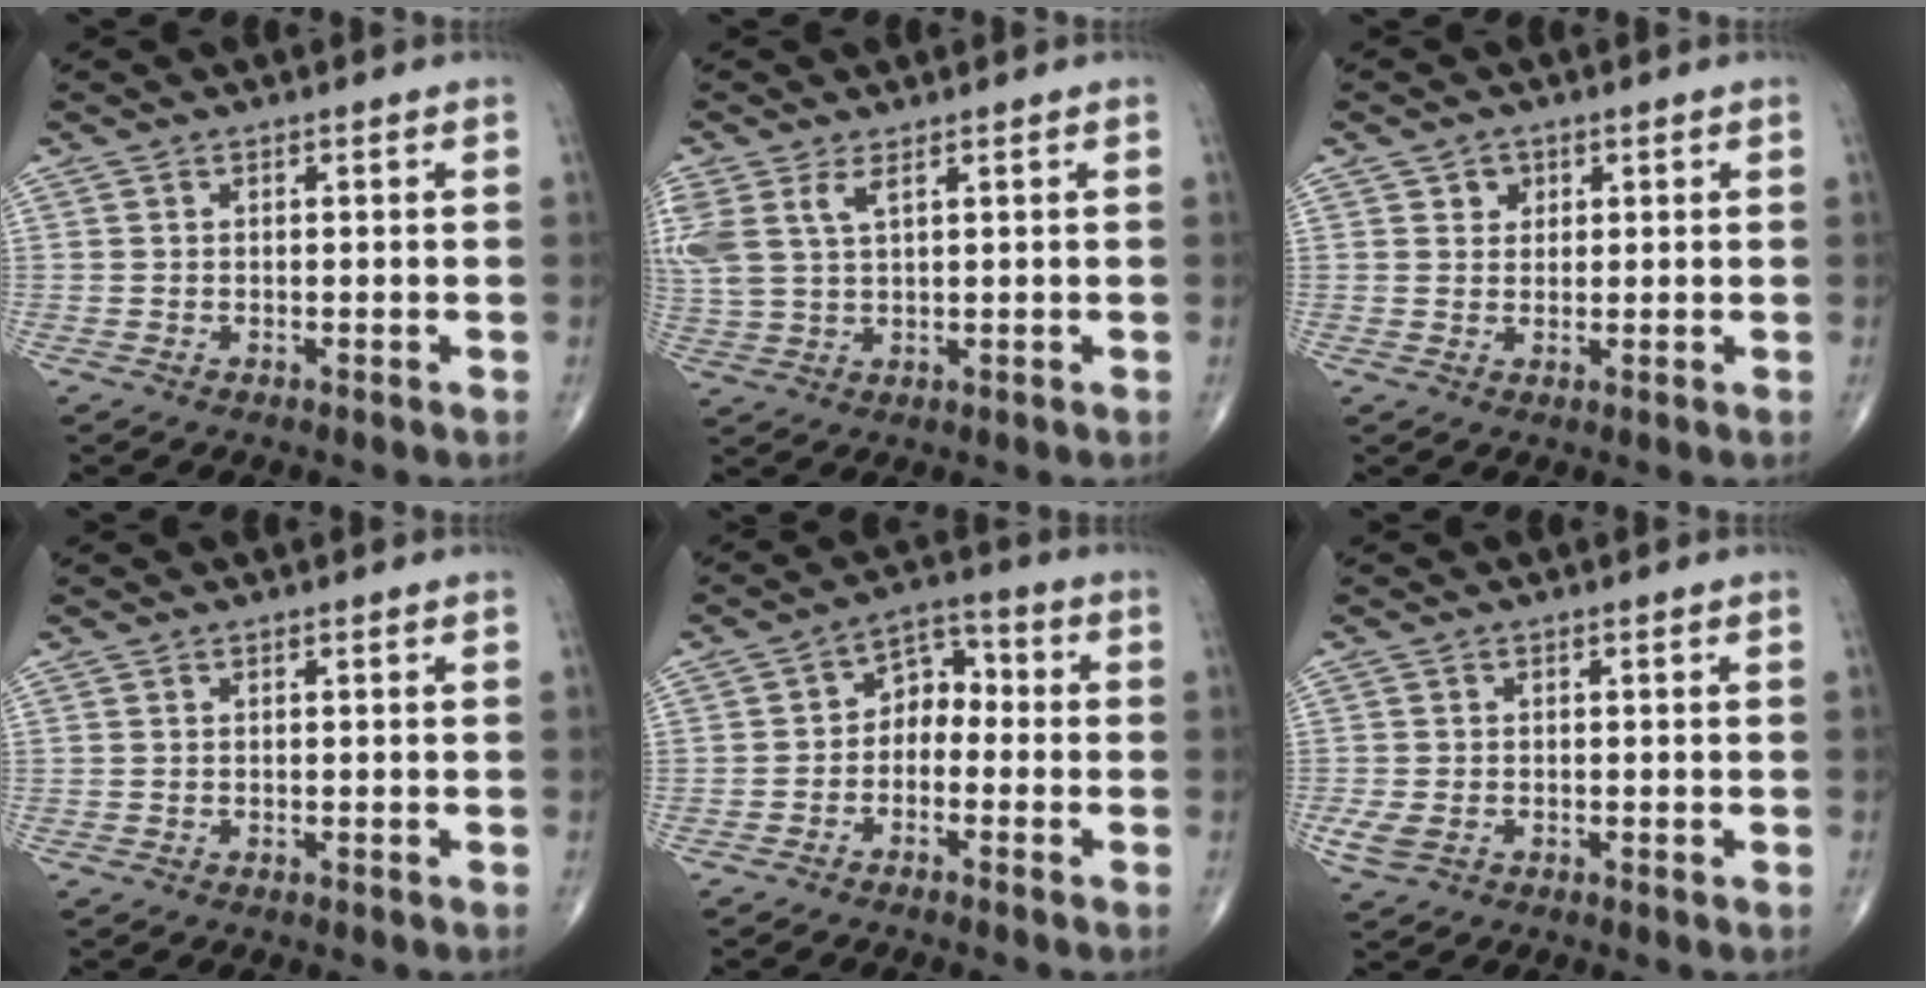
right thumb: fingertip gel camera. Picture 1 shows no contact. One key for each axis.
{"total": 7.4, "fx": 3.2, "fy": 3.4, "fz": 5.8, "tx": -0.151, "ty": 0.003, "tz": 0.075}
{"total": 2.5, "fx": 1.1, "fy": 2.1, "fz": 0.7, "tx": 0.004, "ty": -0.005, "tz": 0.014}
{"total": 0.0}
{"total": 6.1, "fx": -1.5, "fy": 4.5, "fz": 3.8, "tx": -0.030, "ty": 0.036, "tz": -0.045}
{"total": 3.2, "fx": -0.9, "fy": 2.0, "fz": 2.3, "tx": -0.055, "ty": -0.003, "tz": -0.017}